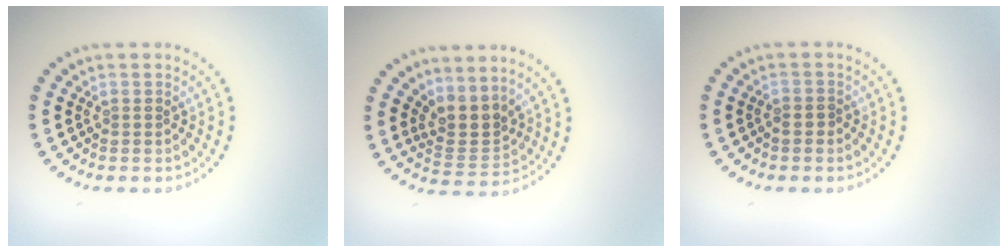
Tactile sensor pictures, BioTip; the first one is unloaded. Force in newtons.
{"total": 2.9, "press": 2.1, "slide": 2.1}
{"total": 0.6, "press": 0.4, "slide": 0.3}